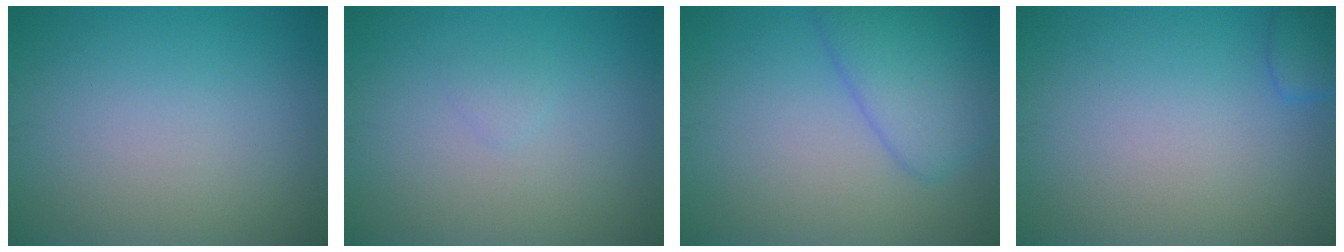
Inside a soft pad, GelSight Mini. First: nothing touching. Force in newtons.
{"total": 0.6, "press": 0.6, "slide": 0.1}
{"total": 4.0, "press": 4.0, "slide": 0.2}
{"total": 1.9, "press": 1.9, "slide": 0.2}